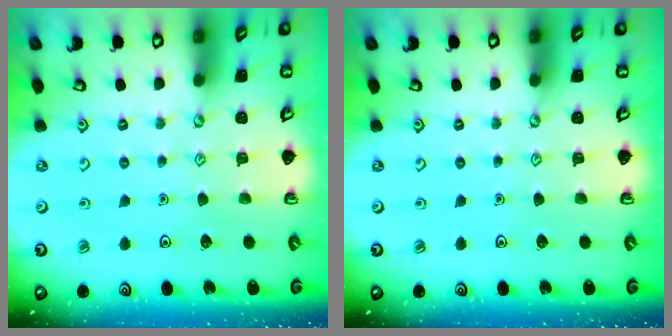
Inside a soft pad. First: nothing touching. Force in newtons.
{"total": 0.0}